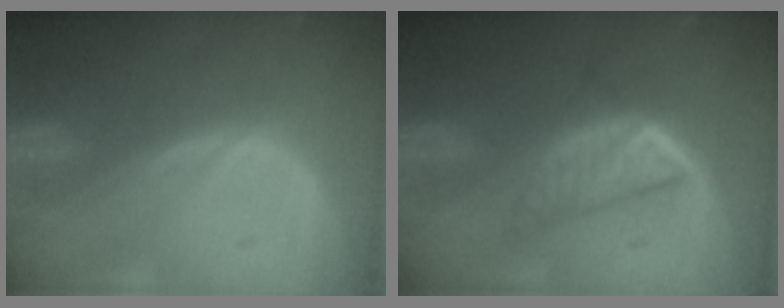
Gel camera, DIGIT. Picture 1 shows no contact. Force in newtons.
{"total": 6.1, "press": 5.4, "slide": 2.9}